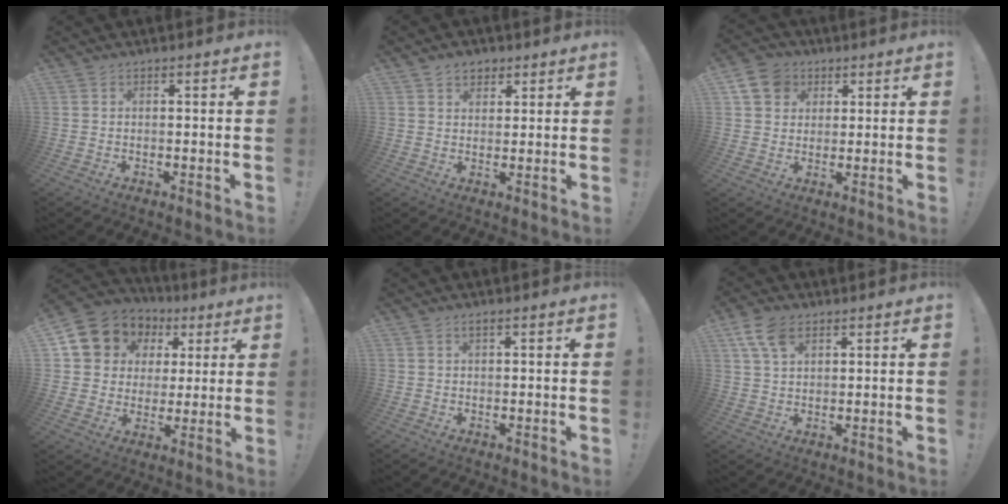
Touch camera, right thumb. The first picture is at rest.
{"total": 4.7, "force": [2.8, 3.5, 1.3], "torque": [-0.005, -0.012, 0.049]}
{"total": 9.6, "force": [4.1, 8.0, 3.4], "torque": [-0.054, -0.010, 0.085]}
{"total": 11.9, "force": [5.1, 10.1, 3.5], "torque": [-0.052, -0.029, 0.110]}
{"total": 0.9, "force": [0.4, 0.3, 0.7], "torque": [-0.015, 0.002, 0.007]}
{"total": 7.6, "force": [4.0, 4.2, 4.8], "torque": [-0.082, -0.005, 0.078]}